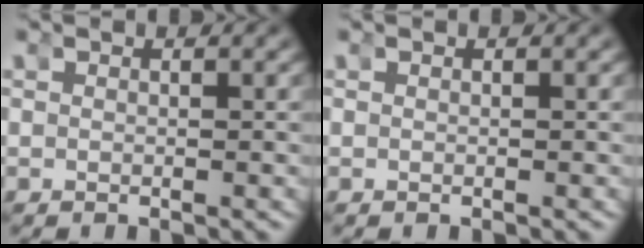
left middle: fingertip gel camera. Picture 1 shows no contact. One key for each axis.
{"total": 0.0}